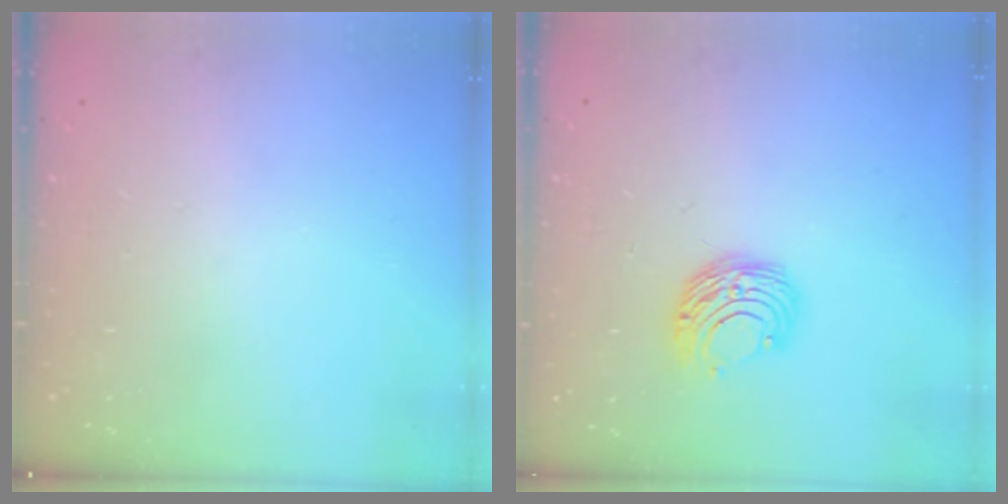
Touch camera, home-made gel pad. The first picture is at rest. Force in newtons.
{"total": 9.0, "press": 9.0, "slide": 0.4}